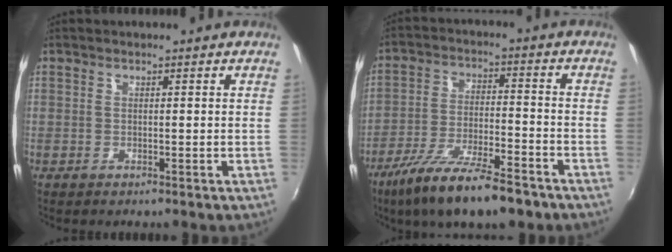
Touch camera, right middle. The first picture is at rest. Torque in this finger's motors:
{"motor_torque": [1.07, -1.01, 0.25, 0.15]}